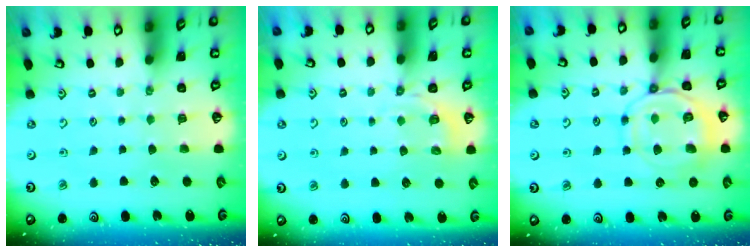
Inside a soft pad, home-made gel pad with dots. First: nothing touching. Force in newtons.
{"total": 2.9, "press": 2.2, "slide": 1.8}
{"total": 11.3, "press": 11.3, "slide": 1.2}